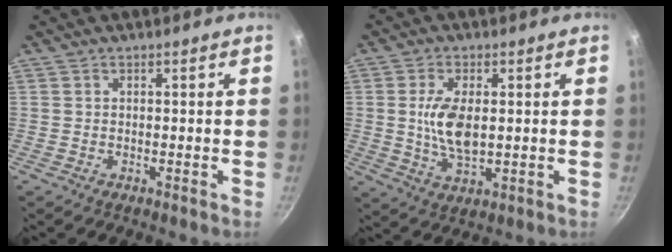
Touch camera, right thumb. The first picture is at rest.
{"total": 8.5, "force": [0.6, 4.2, 7.3], "torque": [-0.141, -0.007, 0.016]}